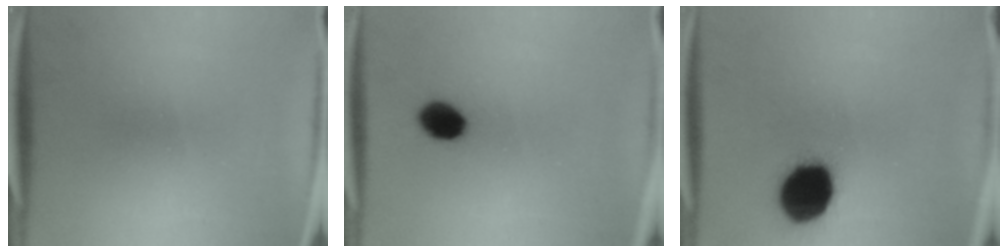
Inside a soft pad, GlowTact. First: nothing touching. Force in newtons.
{"total": 6.2}
{"total": 17.2}